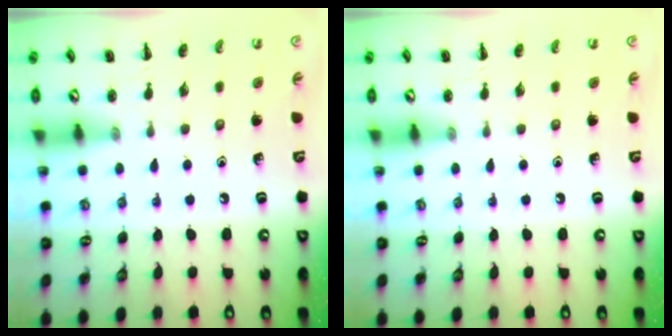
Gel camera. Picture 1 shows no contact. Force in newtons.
{"total": 0.0}